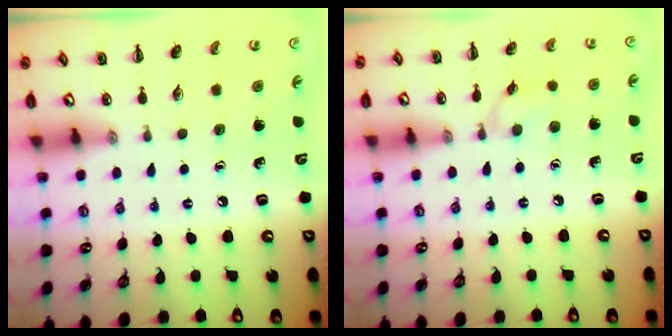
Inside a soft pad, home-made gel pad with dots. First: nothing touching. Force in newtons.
{"total": 5.8, "press": 5.5, "slide": 1.9}